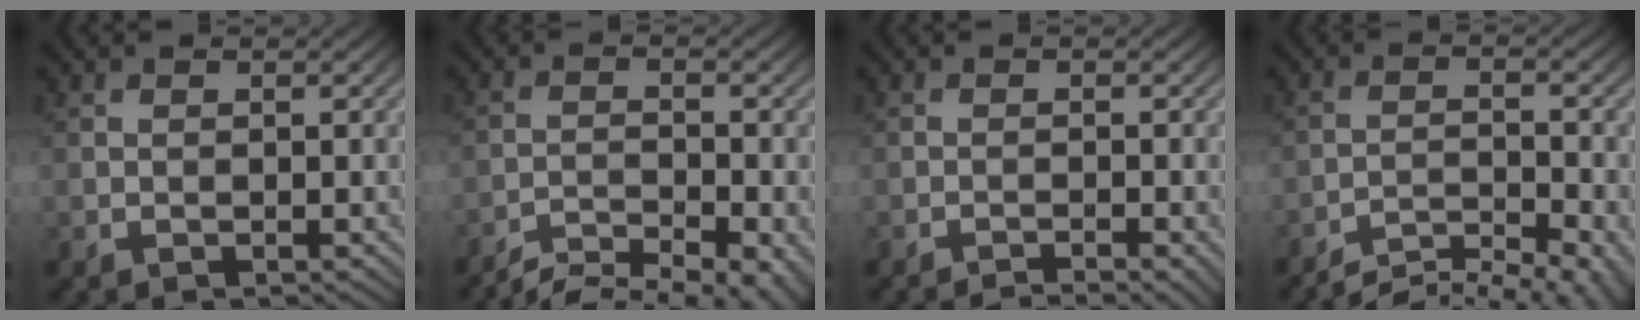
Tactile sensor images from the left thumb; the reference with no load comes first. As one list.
[{"total": 8.5, "force": [-7.2, 1.8, 4.1], "torque": [-0.070, -0.010, -0.104]}, {"total": 2.9, "force": [-2.1, 0.3, 1.9], "torque": [-0.026, 0.006, -0.039]}, {"total": 7.8, "force": [-6.7, 1.8, 3.6], "torque": [-0.062, -0.002, -0.098]}]